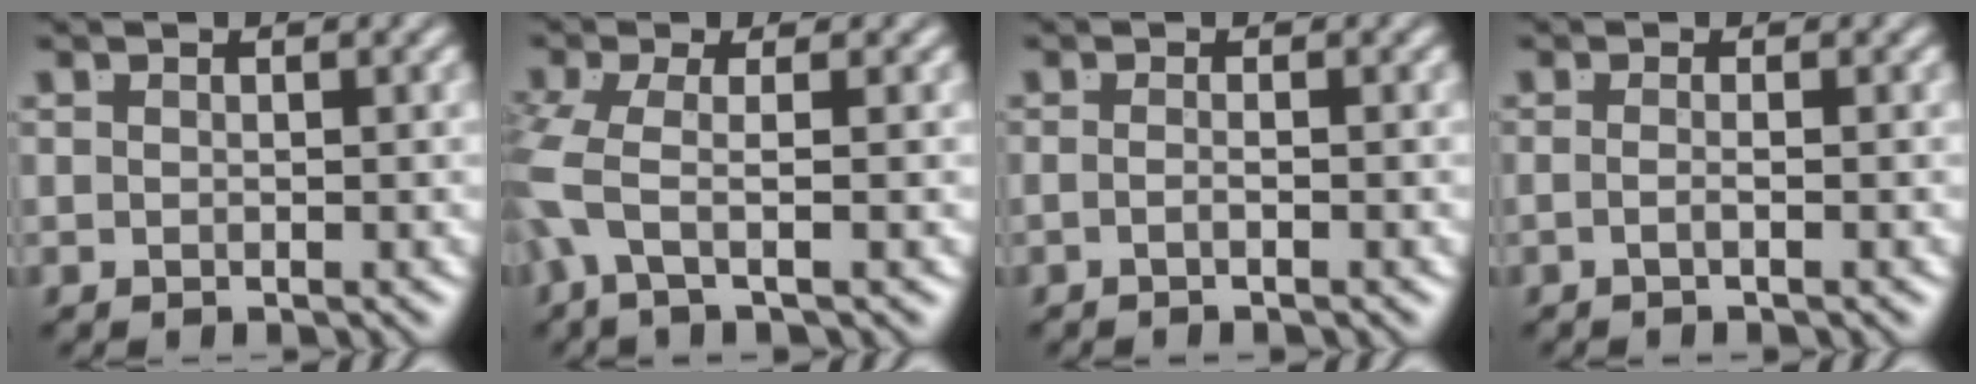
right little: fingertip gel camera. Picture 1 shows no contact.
{"total": 3.8, "force": [0.0, 1.5, 3.5], "torque": [-0.096, -0.009, 0.000]}
{"total": 1.5, "force": [-1.1, -0.7, 0.8], "torque": [-0.019, -0.005, -0.018]}
{"total": 1.8, "force": [-1.1, -0.9, 1.0], "torque": [-0.026, -0.011, -0.014]}